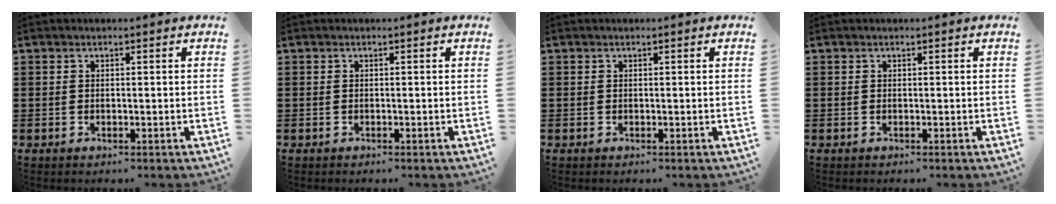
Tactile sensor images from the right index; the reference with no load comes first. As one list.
[{"total": 0.0}, {"total": 0.0}, {"total": 0.0}]